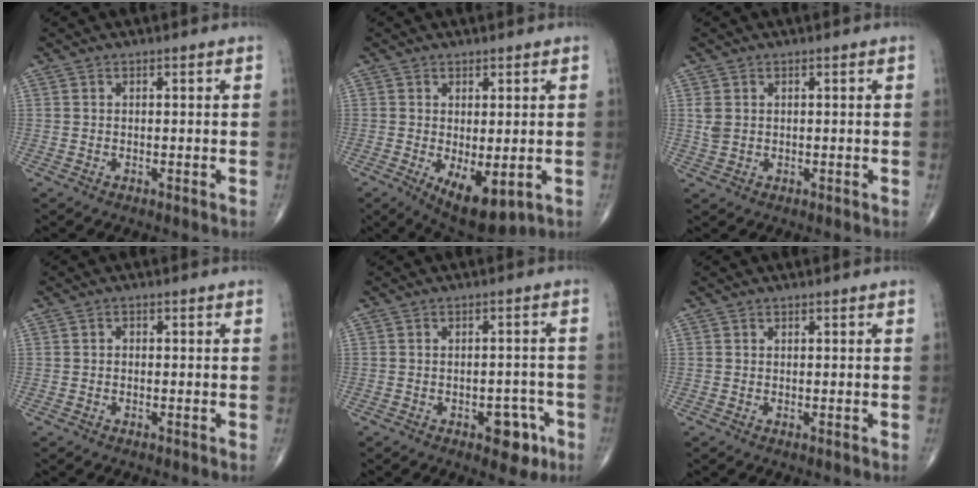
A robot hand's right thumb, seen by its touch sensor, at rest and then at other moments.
{"total": 8.6, "force": [-2.1, 3.8, 7.4], "torque": [-0.106, -0.019, -0.018]}
{"total": 2.2, "force": [0.5, 1.7, 1.4], "torque": [-0.033, 0.002, 0.015]}
{"total": 0.6, "force": [-0.1, 0.5, 0.3], "torque": [0.006, 0.002, -0.008]}
{"total": 5.9, "force": [-2.9, 3.2, 4.1], "torque": [-0.027, 0.021, -0.032]}
{"total": 0.0}